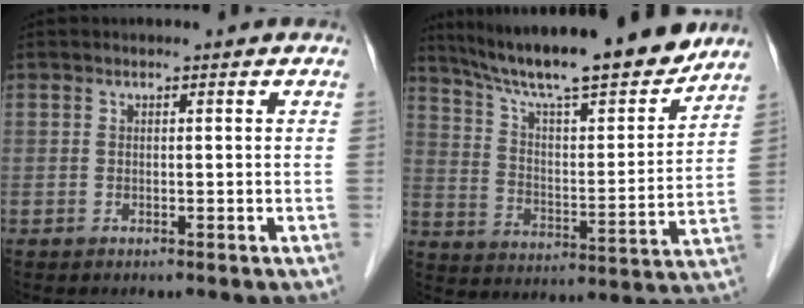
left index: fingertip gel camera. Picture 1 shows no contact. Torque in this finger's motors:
{"motor_torque": [0.35, -0.52, 0.80, 0.15]}